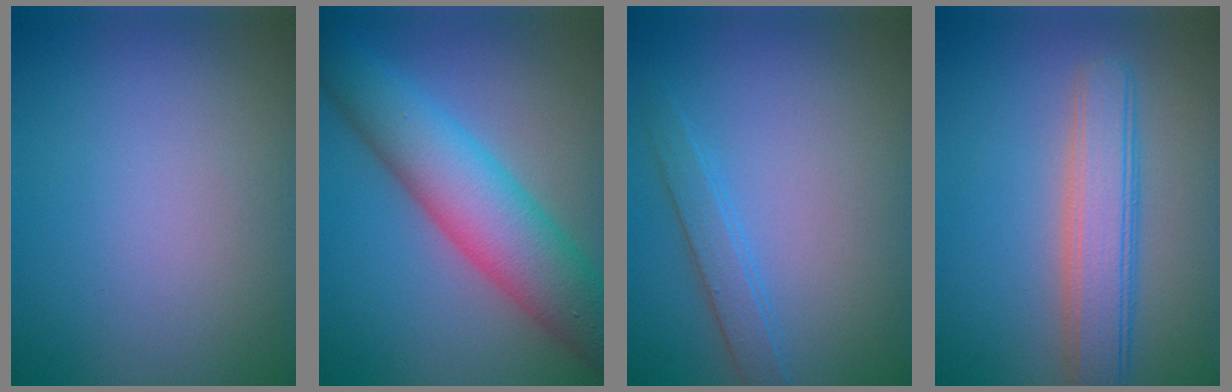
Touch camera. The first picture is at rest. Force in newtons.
{"total": 9.3, "press": 9.3, "slide": 0.3}
{"total": 2.1, "press": 2.1, "slide": 0.1}
{"total": 5.0, "press": 5.0, "slide": 0.2}